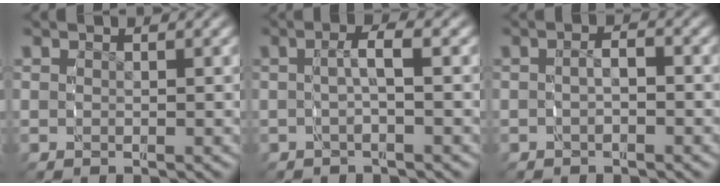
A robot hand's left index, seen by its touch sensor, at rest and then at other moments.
{"total": 2.5, "force": [-0.3, 0.8, 2.4], "torque": [-0.048, 0.007, -0.011]}
{"total": 1.8, "force": [-0.8, 1.0, 1.3], "torque": [-0.024, -0.002, -0.016]}